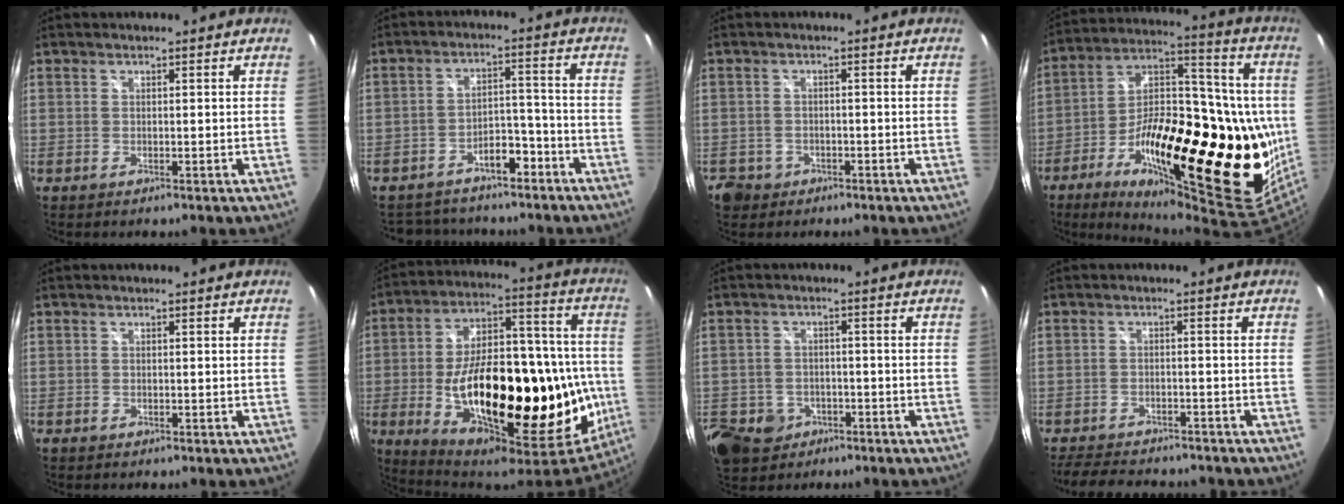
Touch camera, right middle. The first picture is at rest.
{"total": 12.2, "force": [-9.2, 6.4, 4.8], "torque": [-0.097, 0.038, -0.120]}
{"total": 4.2, "force": [-2.0, 3.5, 0.9], "torque": [-0.036, 0.003, -0.030]}
{"total": 33.6, "force": [-6.8, 14.2, 29.7], "torque": [-0.460, 0.010, -0.089]}
{"total": 0.6, "force": [-0.4, 0.4, 0.2], "torque": [-0.005, -0.003, -0.009]}
{"total": 36.1, "force": [-8.4, 16.6, 31.0], "torque": [-0.476, 0.018, -0.095]}
{"total": 12.8, "force": [-5.6, 10.4, 4.8], "torque": [-0.167, -0.005, -0.079]}
{"total": 11.1, "force": [-9.7, 3.6, 4.2], "torque": [-0.099, -0.009, -0.143]}